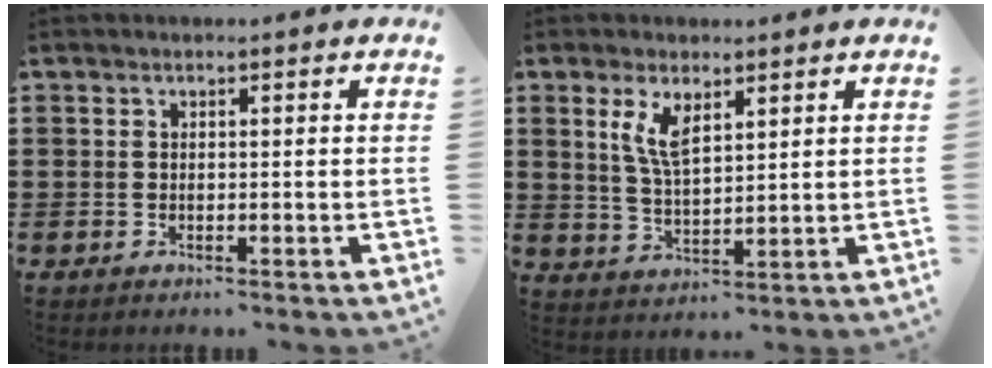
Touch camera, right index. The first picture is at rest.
{"total": 5.3, "force": [2.7, 2.0, 4.1], "torque": [-0.089, 0.004, 0.048]}